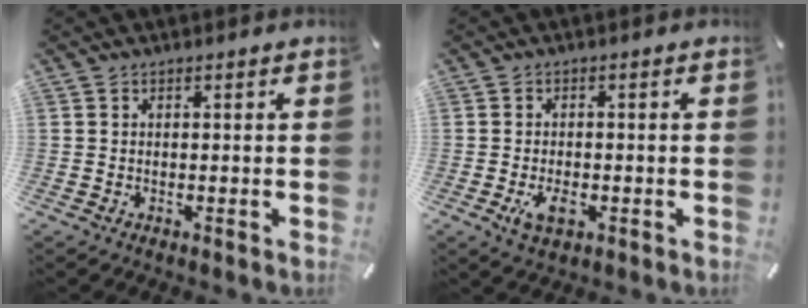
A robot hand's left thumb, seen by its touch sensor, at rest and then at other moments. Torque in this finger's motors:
{"motor_torque": [0.53, 1.60, 0.27, -0.14, 0.20]}